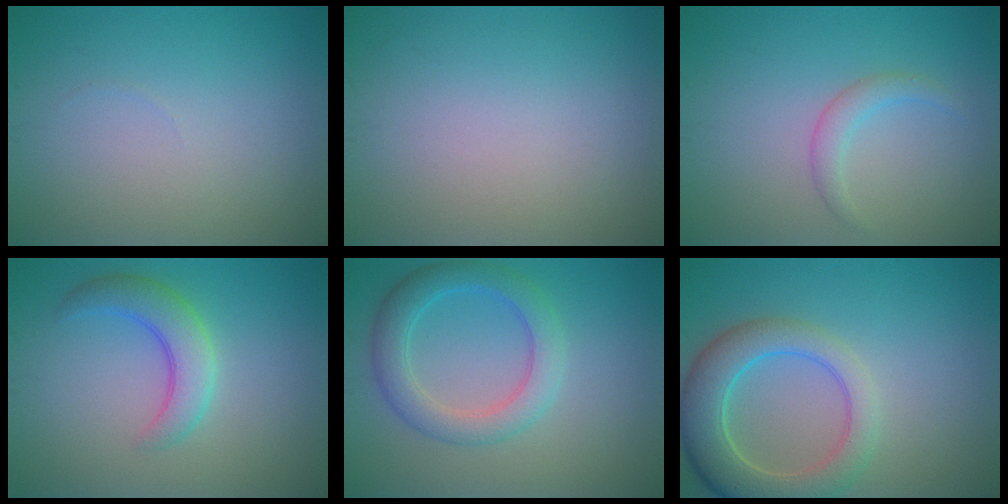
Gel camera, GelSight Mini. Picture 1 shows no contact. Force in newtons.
{"total": 0.0}
{"total": 1.7, "press": 1.7, "slide": 0.1}
{"total": 4.0, "press": 4.0, "slide": 0.2}
{"total": 4.3, "press": 4.3, "slide": 0.1}
{"total": 6.5, "press": 6.5, "slide": 0.7}